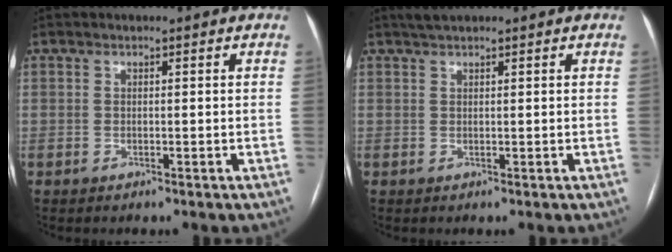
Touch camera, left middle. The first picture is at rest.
{"total": 1.6, "force": [1.4, 0.1, 0.8], "torque": [-0.017, 0.012, 0.028]}